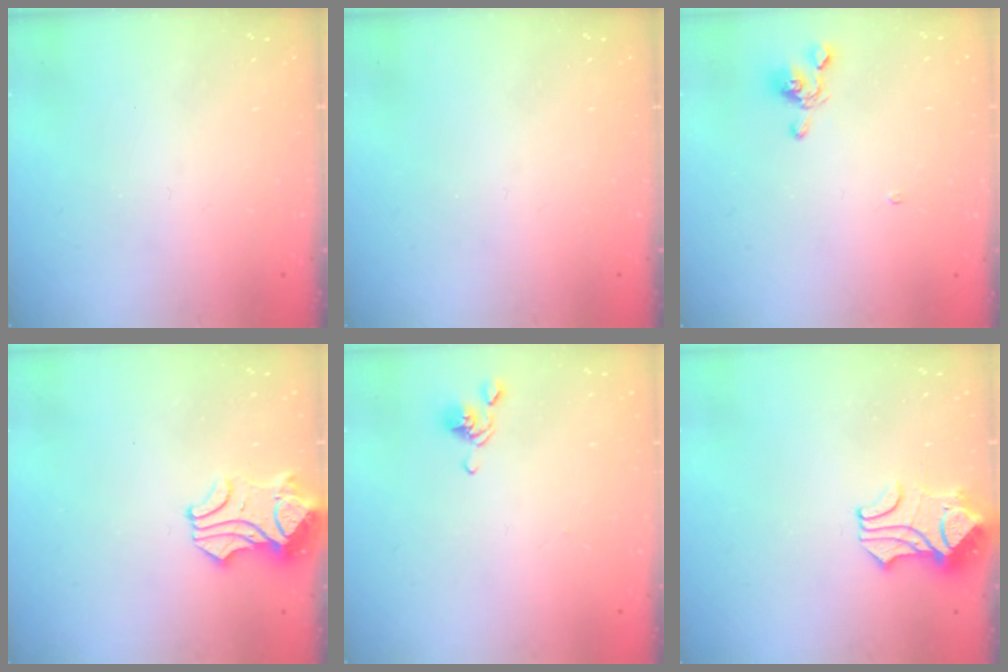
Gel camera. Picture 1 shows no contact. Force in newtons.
{"total": 0.0}
{"total": 0.7, "press": 0.3, "slide": 0.6}
{"total": 1.2, "press": 0.1, "slide": 1.2}
{"total": 2.6, "press": 2.5, "slide": 0.6}
{"total": 1.9, "press": 1.5, "slide": 1.1}